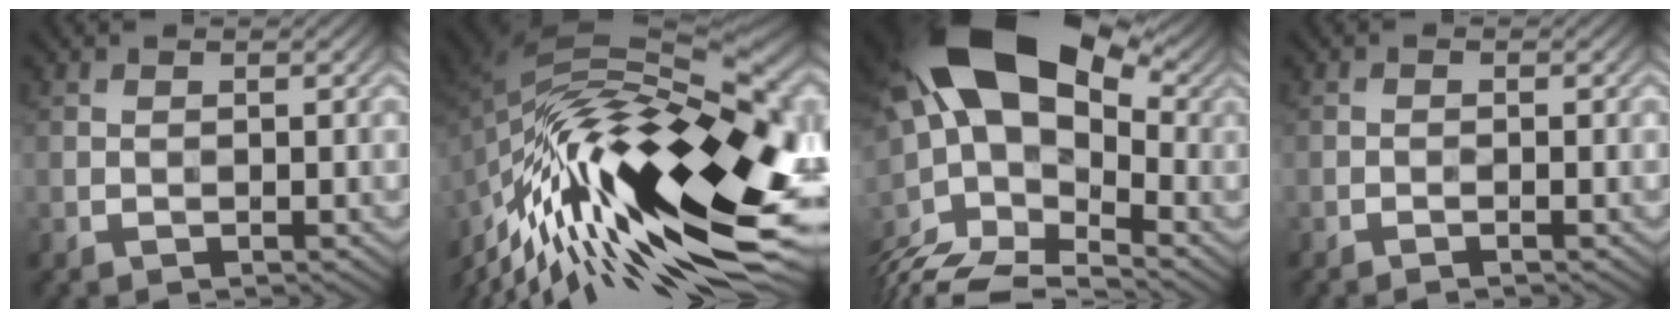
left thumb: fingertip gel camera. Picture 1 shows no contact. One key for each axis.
{"total": 19.1, "fx": -6.3, "fy": 8.6, "fz": 15.8, "tx": -0.299, "ty": -0.006, "tz": -0.118}
{"total": 18.8, "fx": 0.1, "fy": 10.5, "fz": 15.6, "tx": -0.288, "ty": -0.006, "tz": 0.017}
{"total": 0.7, "fx": -0.4, "fy": 0.0, "fz": 0.6, "tx": -0.005, "ty": 0.007, "tz": -0.013}